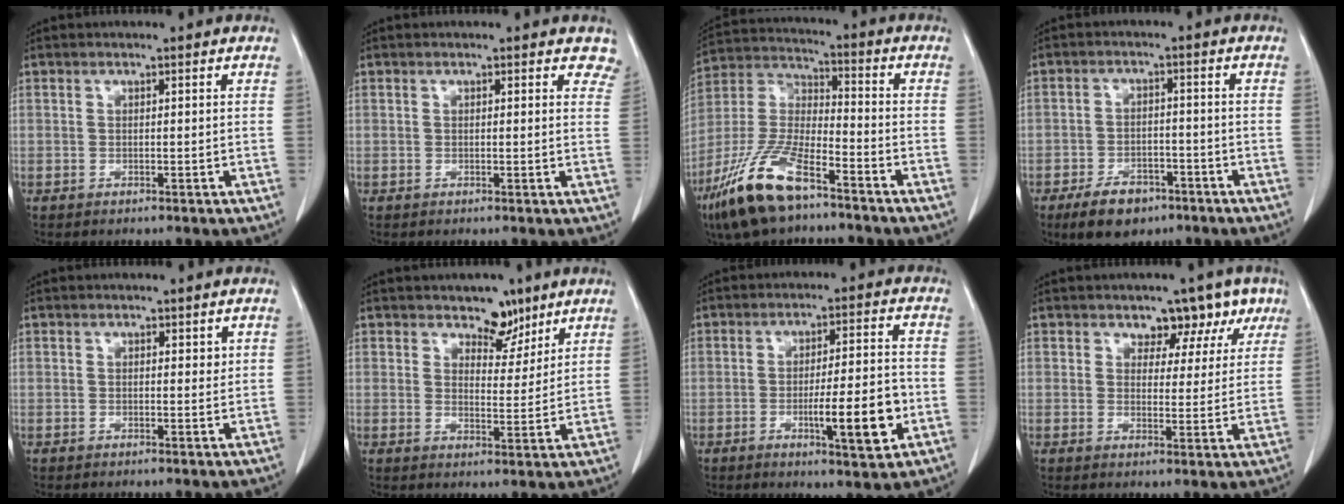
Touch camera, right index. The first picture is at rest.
{"total": 3.8, "force": [3.4, 1.5, 0.6], "torque": [0.018, -0.009, 0.012]}
{"total": 14.8, "force": [-9.7, 4.2, 10.4], "torque": [-0.224, -0.016, -0.183]}
{"total": 6.8, "force": [-4.5, 3.6, 3.6], "torque": [-0.067, 0.000, -0.070]}
{"total": 1.2, "force": [0.7, 0.8, 0.5], "torque": [0.000, -0.004, 0.008]}
{"total": 5.8, "force": [4.3, 3.1, 2.3], "torque": [-0.020, -0.007, 0.068]}
{"total": 9.8, "force": [-2.9, 1.1, 9.4], "torque": [-0.140, -0.005, -0.042]}
{"total": 6.8, "force": [4.6, 4.6, 2.0], "torque": [-0.005, 0.003, 0.048]}